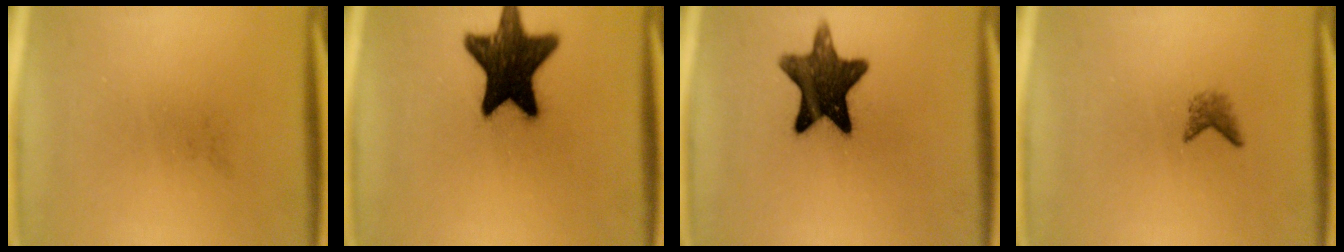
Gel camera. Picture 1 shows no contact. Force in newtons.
{"total": 17.5}
{"total": 13.1}
{"total": 1.4}